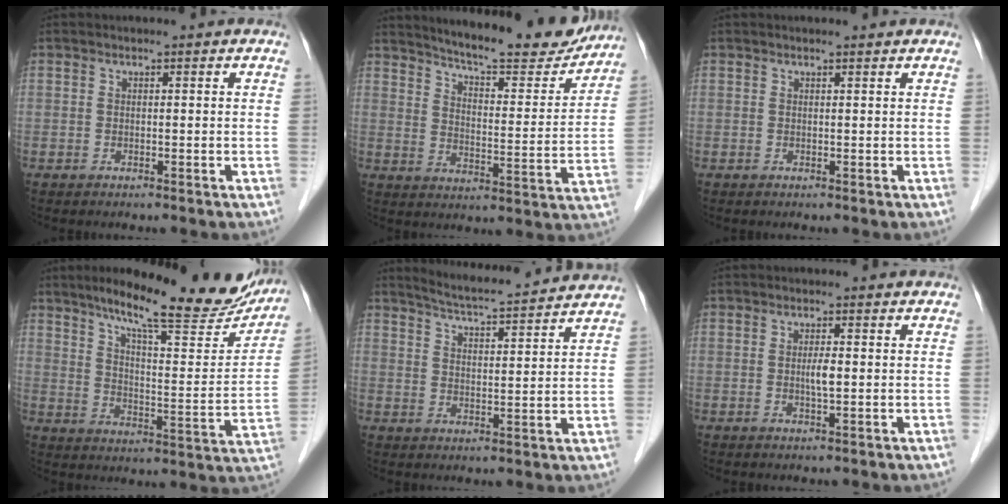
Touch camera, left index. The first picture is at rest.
{"total": 17.9, "force": [16.5, 2.3, 6.5], "torque": [-0.095, -0.036, 0.218]}
{"total": 0.9, "force": [0.9, -0.1, 0.2], "torque": [-0.010, 0.003, 0.013]}
{"total": 23.6, "force": [19.2, 3.9, 13.2], "torque": [-0.188, -0.016, 0.258]}
{"total": 11.5, "force": [10.9, 0.0, 3.5], "torque": [-0.067, 0.015, 0.155]}
{"total": 2.0, "force": [0.0, 0.2, 2.0], "torque": [-0.038, -0.001, 0.000]}